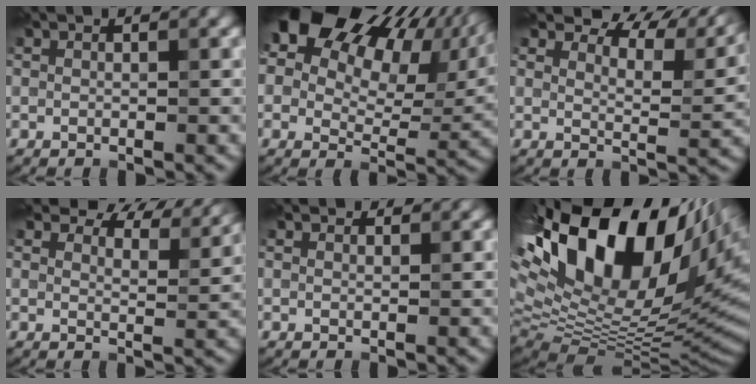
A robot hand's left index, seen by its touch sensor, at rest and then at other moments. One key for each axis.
{"total": 18.3, "fx": 7.5, "fy": 11.5, "fz": 12.2, "tx": -0.168, "ty": 0.039, "tz": 0.130}
{"total": 8.0, "fx": 6.8, "fy": 2.4, "fz": 3.5, "tx": -0.056, "ty": 0.009, "tz": 0.094}
{"total": 7.8, "fx": 6.6, "fy": 2.6, "fz": 3.1, "tx": -0.045, "ty": 0.006, "tz": 0.076}
{"total": 1.3, "fx": 1.2, "fy": 0.4, "fz": 0.2, "tx": -0.007, "ty": -0.004, "tz": 0.009}
{"total": 20.6, "fx": 7.5, "fy": 10.4, "fz": 16.2, "tx": -0.301, "ty": 0.028, "tz": 0.147}